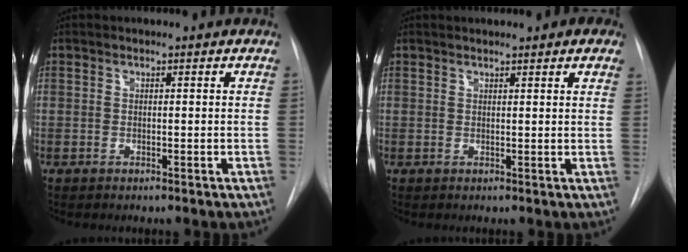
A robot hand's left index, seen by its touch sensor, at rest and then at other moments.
{"total": 6.5, "force": [5.2, 1.3, 3.6], "torque": [-0.047, 0.016, 0.052]}